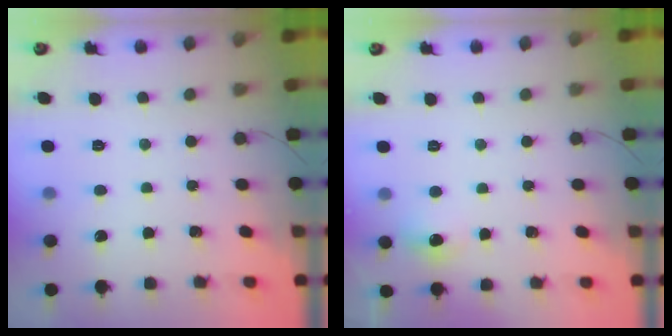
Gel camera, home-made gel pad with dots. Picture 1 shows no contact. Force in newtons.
{"total": 5.1, "press": 4.6, "slide": 2.1}